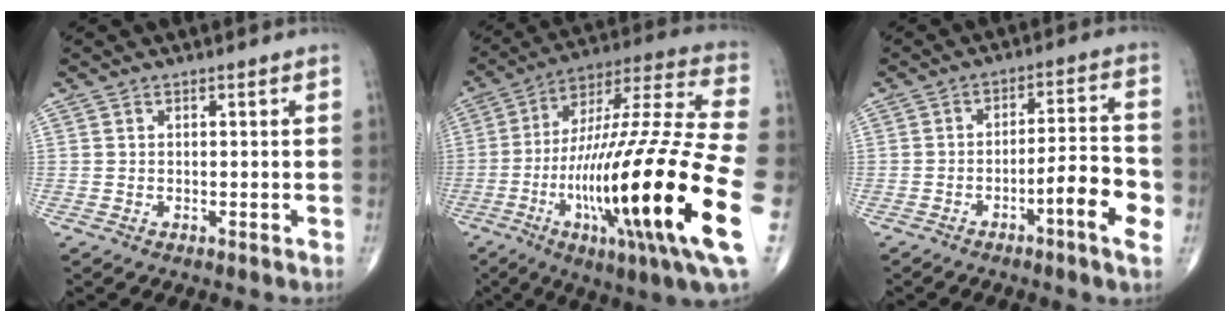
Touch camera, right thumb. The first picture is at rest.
{"total": 34.7, "force": [-8.7, 6.5, 33.0], "torque": [-0.567, 0.004, -0.144]}
{"total": 10.0, "force": [-3.8, 1.4, 9.1], "torque": [-0.130, 0.023, -0.057]}